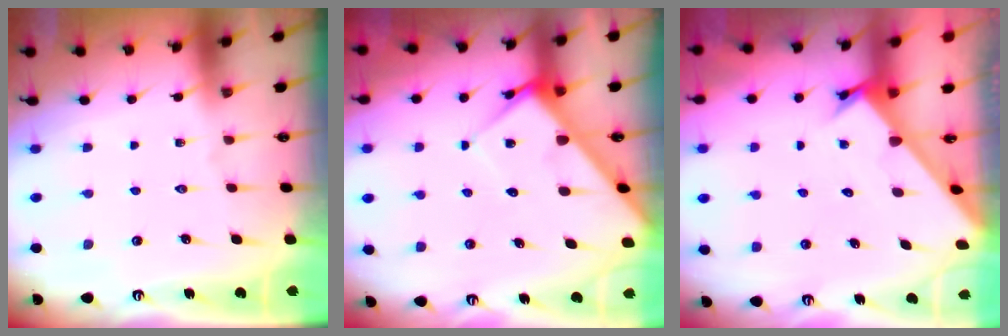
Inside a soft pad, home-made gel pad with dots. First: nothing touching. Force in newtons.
{"total": 5.3, "press": 5.3, "slide": 0.6}
{"total": 2.2, "press": 2.2, "slide": 0.2}